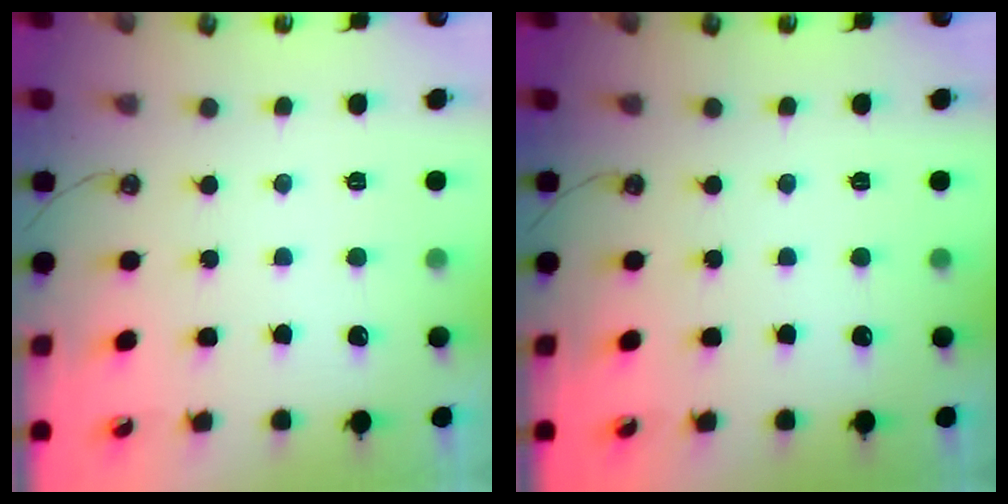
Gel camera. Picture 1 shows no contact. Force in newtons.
{"total": 0.0}